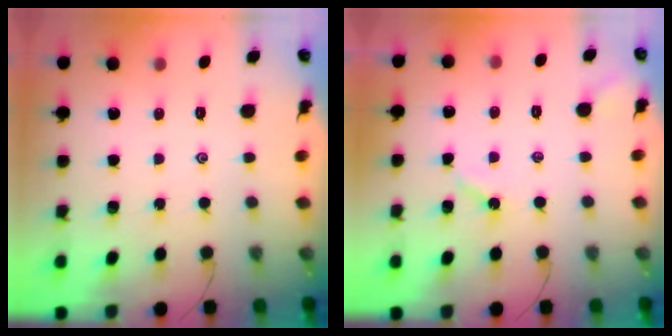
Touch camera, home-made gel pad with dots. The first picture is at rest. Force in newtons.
{"total": 3.5, "press": 3.4, "slide": 0.4}